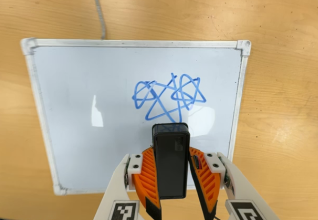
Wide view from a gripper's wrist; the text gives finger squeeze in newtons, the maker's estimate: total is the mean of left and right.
{"total": 6.4, "left": 6.5, "right": 6.3}